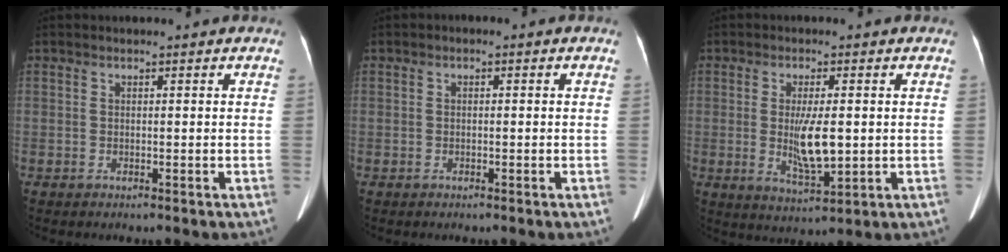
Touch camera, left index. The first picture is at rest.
{"total": 0.5, "force": [-0.3, 0.3, 0.3], "torque": [-0.004, 0.003, -0.008]}
{"total": 6.6, "force": [-0.1, 1.6, 6.4], "torque": [-0.120, -0.015, 0.003]}